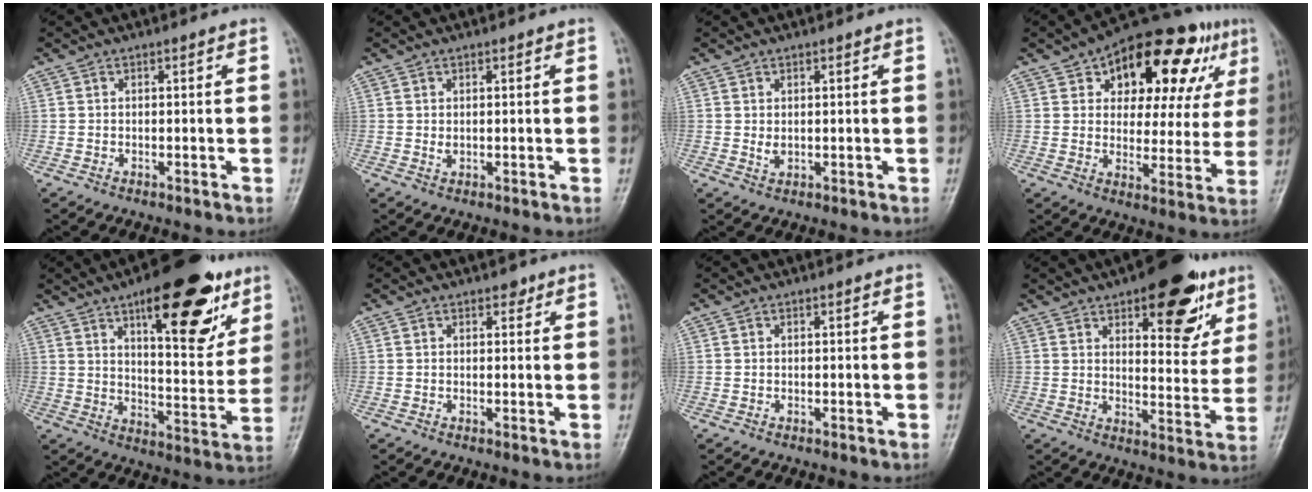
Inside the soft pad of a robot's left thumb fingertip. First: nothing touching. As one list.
[{"total": 1.2, "force": [0.3, 0.8, 0.9], "torque": [-0.013, -0.004, 0.009]}, {"total": 1.7, "force": [0.4, 1.1, 1.2], "torque": [-0.019, -0.005, 0.010]}, {"total": 22.4, "force": [10.6, 11.3, 16.2], "torque": [-0.183, 0.007, 0.152]}, {"total": 21.7, "force": [11.6, 8.3, 16.3], "torque": [-0.188, -0.046, 0.171]}, {"total": 1.4, "force": [0.9, 0.9, 0.6], "torque": [0.004, -0.003, 0.008]}, {"total": 0.0}, {"total": 17.2, "force": [9.3, 7.5, 12.3], "torque": [-0.106, -0.039, 0.126]}]